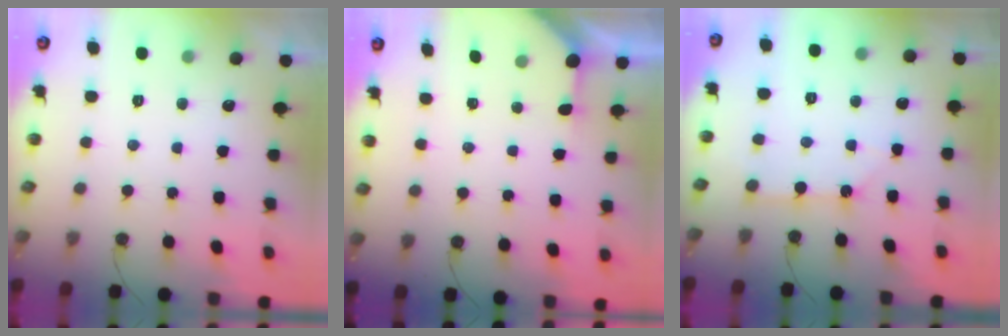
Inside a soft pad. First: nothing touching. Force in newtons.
{"total": 2.8, "press": 2.8, "slide": 0.3}
{"total": 2.6, "press": 2.6, "slide": 0.3}